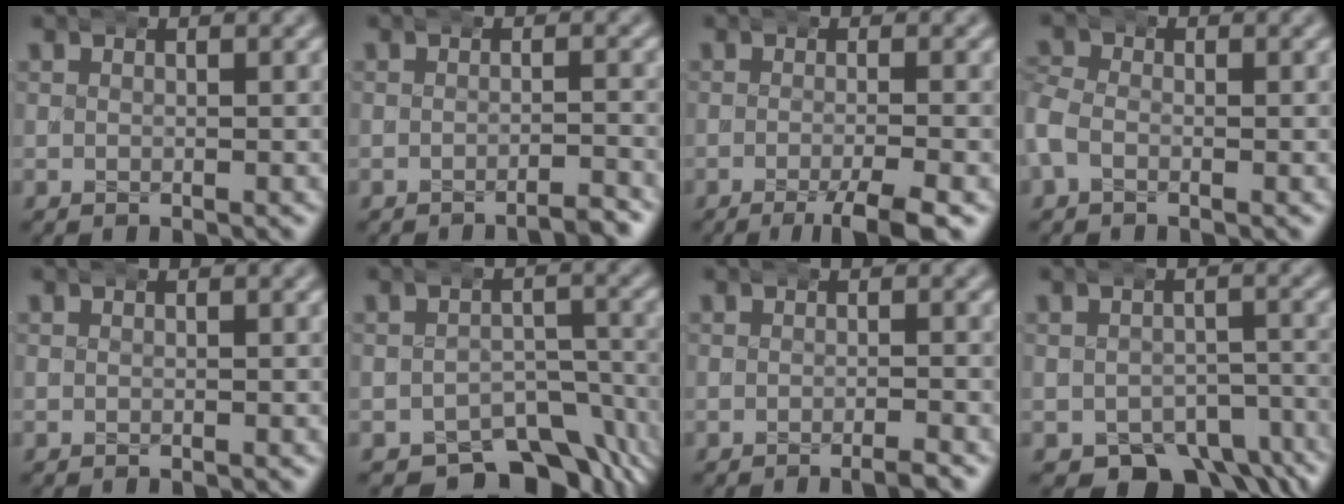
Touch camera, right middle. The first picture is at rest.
{"total": 1.7, "force": [-1.6, 0.0, 0.6], "torque": [-0.006, 0.010, -0.036]}
{"total": 4.1, "force": [-2.3, 0.4, 3.4], "torque": [-0.047, 0.000, -0.040]}
{"total": 2.7, "force": [-0.9, 2.3, 0.9], "torque": [-0.046, 0.000, -0.023]}
{"total": 0.0}
{"total": 8.3, "force": [-6.1, 4.4, 3.6], "torque": [-0.041, -0.021, -0.087]}
{"total": 1.0, "force": [-0.7, -0.1, 0.7], "torque": [-0.010, 0.010, -0.021]}
{"total": 7.6, "force": [-5.3, 4.2, 3.5], "torque": [-0.043, -0.023, -0.076]}